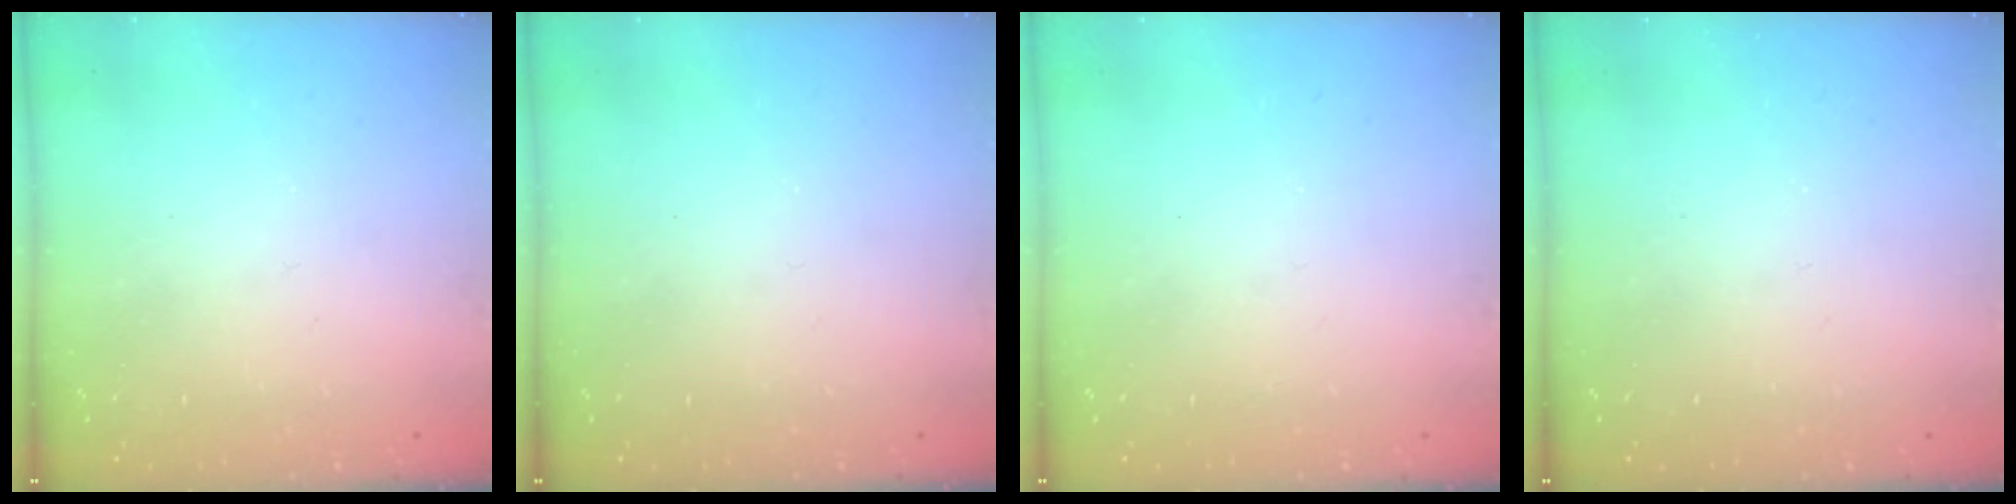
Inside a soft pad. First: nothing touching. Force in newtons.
{"total": 0.0}
{"total": 0.0}
{"total": 0.0}